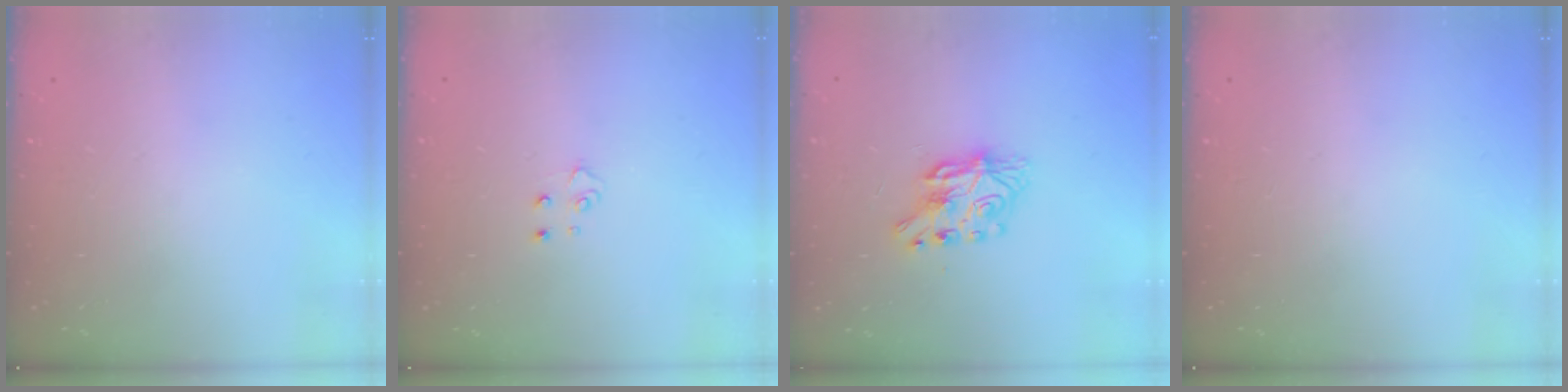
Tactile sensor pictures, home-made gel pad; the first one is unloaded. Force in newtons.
{"total": 3.2, "press": 3.2, "slide": 0.3}
{"total": 7.9, "press": 7.8, "slide": 0.6}
{"total": 0.0}